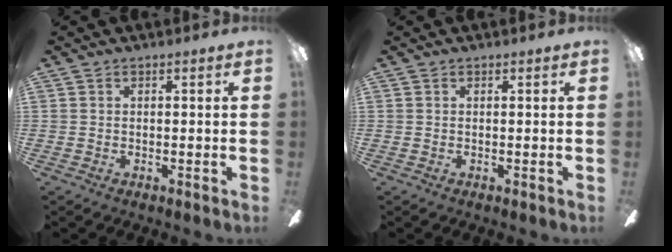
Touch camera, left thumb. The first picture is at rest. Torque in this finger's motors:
{"motor_torque": [-0.04, 0.04, -0.07, 0.07, 0.00]}